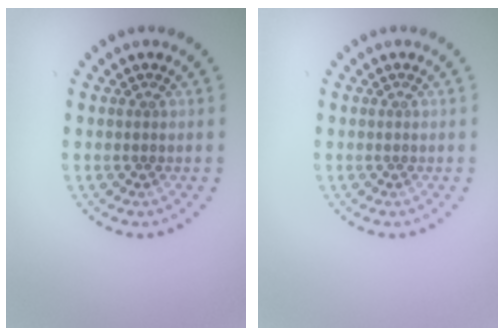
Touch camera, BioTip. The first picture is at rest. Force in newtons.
{"total": 0.0}